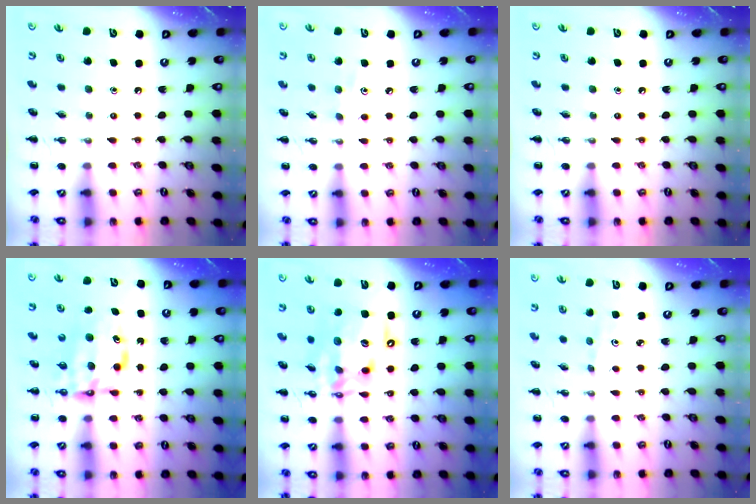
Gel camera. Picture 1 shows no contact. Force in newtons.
{"total": 2.9, "press": 2.8, "slide": 0.8}
{"total": 0.0}
{"total": 6.5, "press": 6.4, "slide": 0.9}
{"total": 15.3, "press": 14.8, "slide": 3.7}
{"total": 2.8, "press": 2.6, "slide": 0.9}